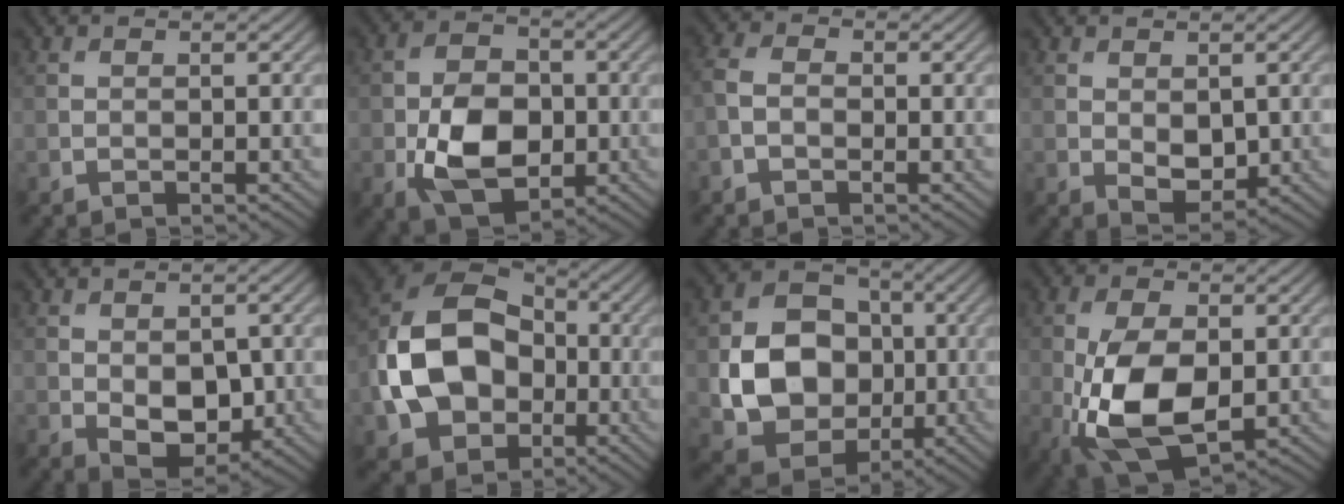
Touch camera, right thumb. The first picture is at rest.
{"total": 9.5, "force": [-2.1, 6.4, 6.7], "torque": [-0.137, -0.012, -0.036]}
{"total": 2.7, "force": [-0.9, 1.8, 1.9], "torque": [-0.049, 0.005, -0.026]}
{"total": 3.2, "force": [0.1, 2.0, 2.5], "torque": [-0.046, -0.010, 0.010]}
{"total": 5.9, "force": [-0.8, 3.7, 4.5], "torque": [-0.081, -0.018, -0.005]}
{"total": 14.8, "force": [-1.9, 11.1, 9.5], "torque": [-0.217, -0.002, -0.045]}
{"total": 12.1, "force": [-1.1, 9.9, 6.8], "torque": [-0.156, -0.008, -0.024]}
{"total": 12.2, "force": [-2.1, 6.8, 9.9], "torque": [-0.223, -0.017, -0.038]}